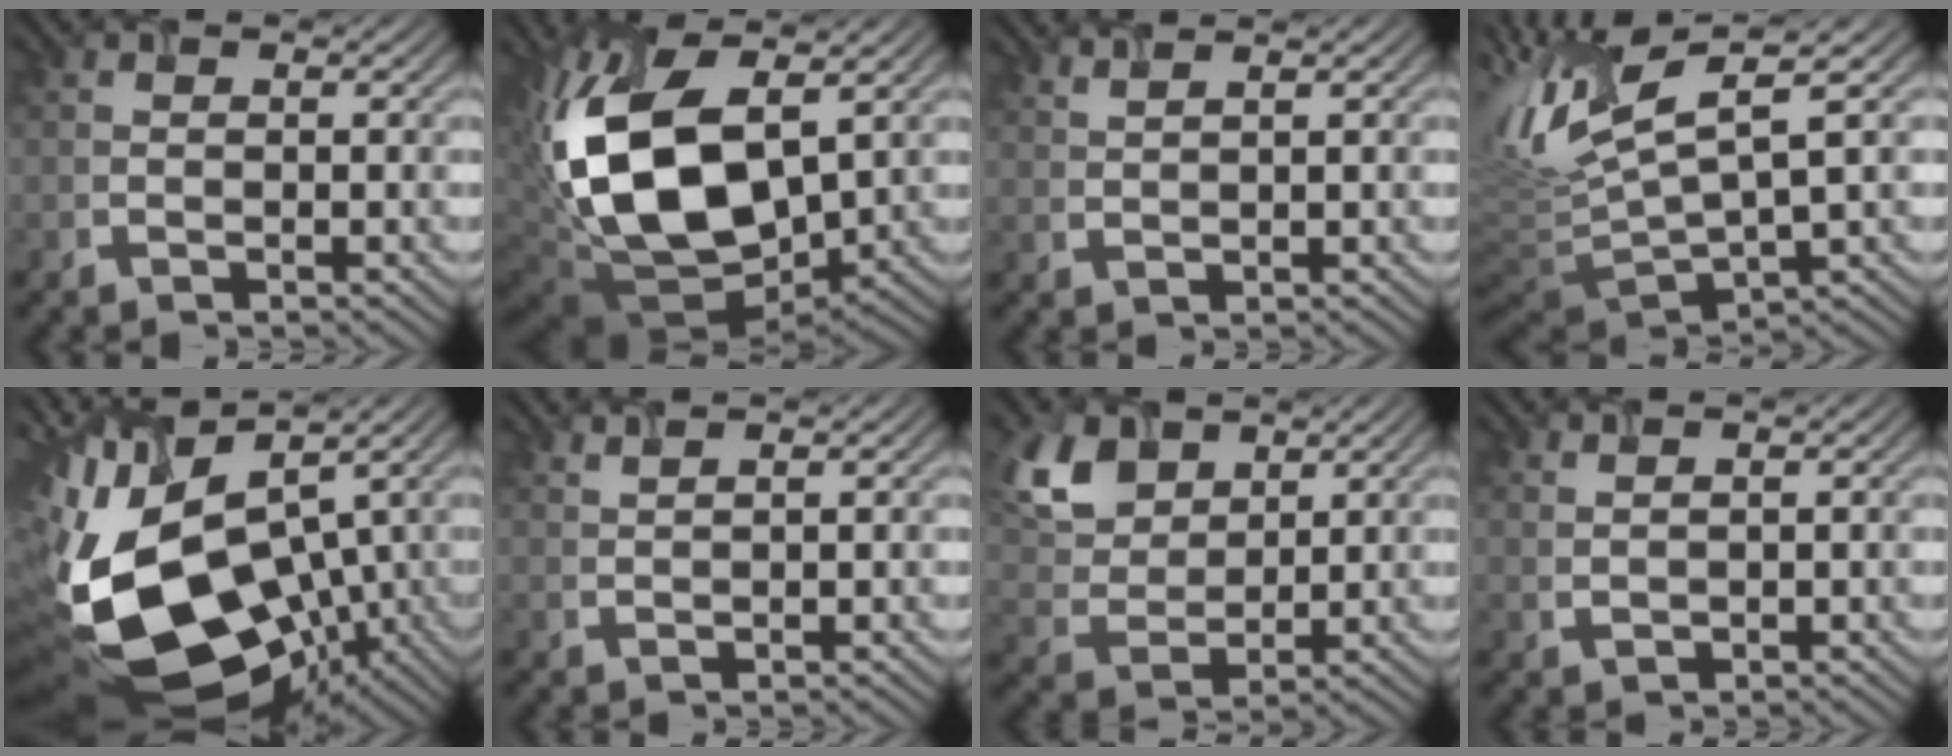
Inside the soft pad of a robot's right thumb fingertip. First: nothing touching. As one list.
[{"total": 17.9, "force": [1.1, 9.6, 15.0], "torque": [-0.338, -0.011, 0.023]}, {"total": 2.0, "force": [1.7, -0.3, 0.9], "torque": [-0.014, 0.011, 0.035]}, {"total": 13.0, "force": [2.6, 4.1, 12.0], "torque": [-0.280, 0.014, 0.065]}, {"total": 17.4, "force": [-2.6, 9.9, 14.1], "torque": [-0.298, -0.021, -0.026]}, {"total": 1.7, "force": [1.5, -0.4, 0.7], "torque": [-0.012, 0.010, 0.031]}, {"total": 8.8, "force": [5.2, 5.2, 4.9], "torque": [-0.151, 0.017, 0.107]}, {"total": 1.1, "force": [0.9, -0.5, 0.3], "torque": [-0.010, 0.004, 0.032]}]